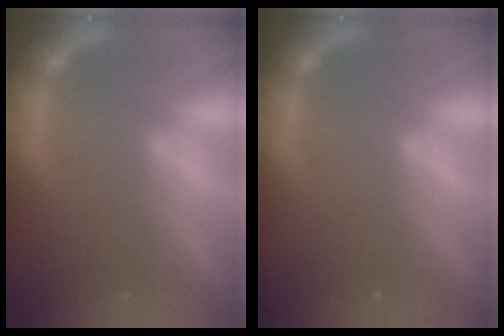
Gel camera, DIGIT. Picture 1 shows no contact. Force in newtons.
{"total": 0.0}